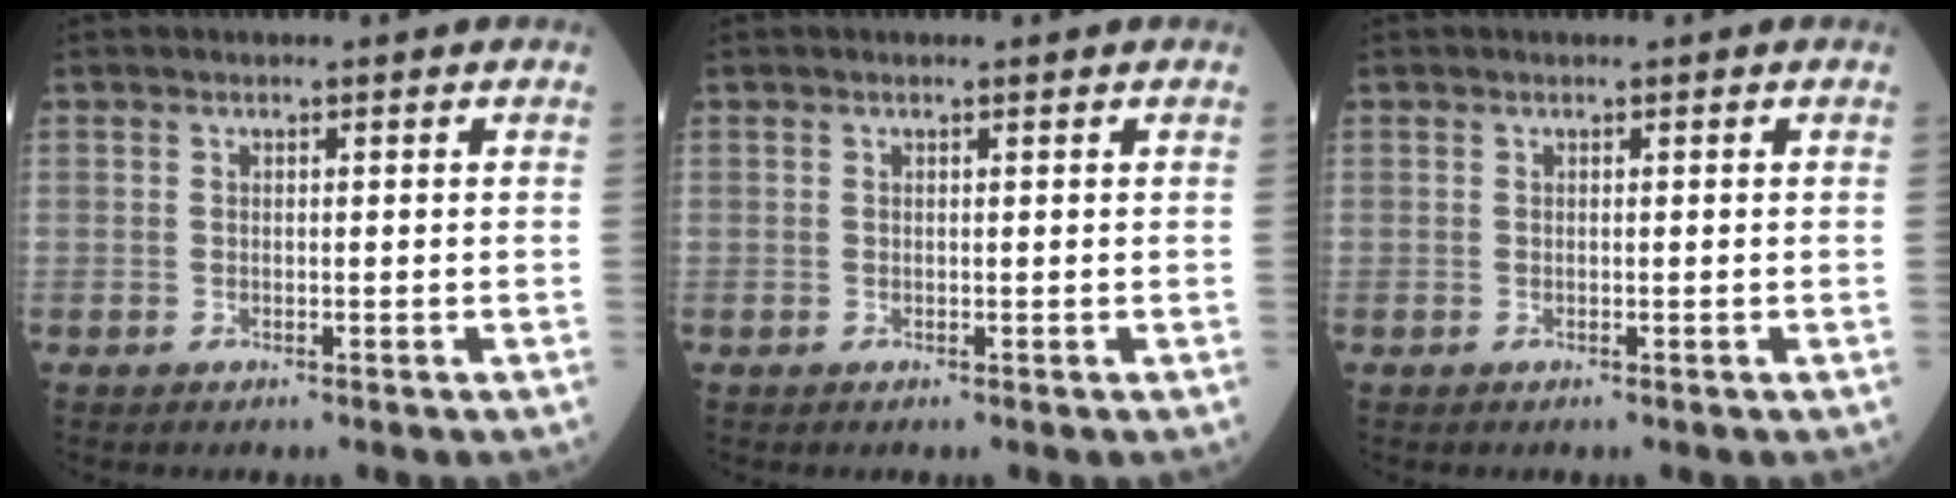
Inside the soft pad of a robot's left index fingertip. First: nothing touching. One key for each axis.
{"total": 0.0}
{"total": 0.0}